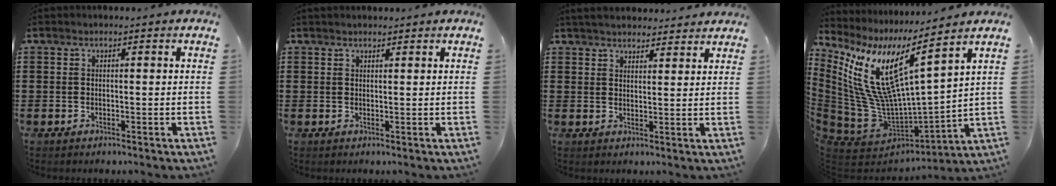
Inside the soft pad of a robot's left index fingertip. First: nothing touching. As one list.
[{"total": 0.9, "force": [0.9, 0.2, 0.1], "torque": [-0.004, 0.000, 0.018]}, {"total": 3.5, "force": [3.4, 0.6, 0.5], "torque": [-0.019, -0.005, 0.065]}, {"total": 12.0, "force": [5.4, 3.3, 10.2], "torque": [-0.243, -0.064, 0.081]}]